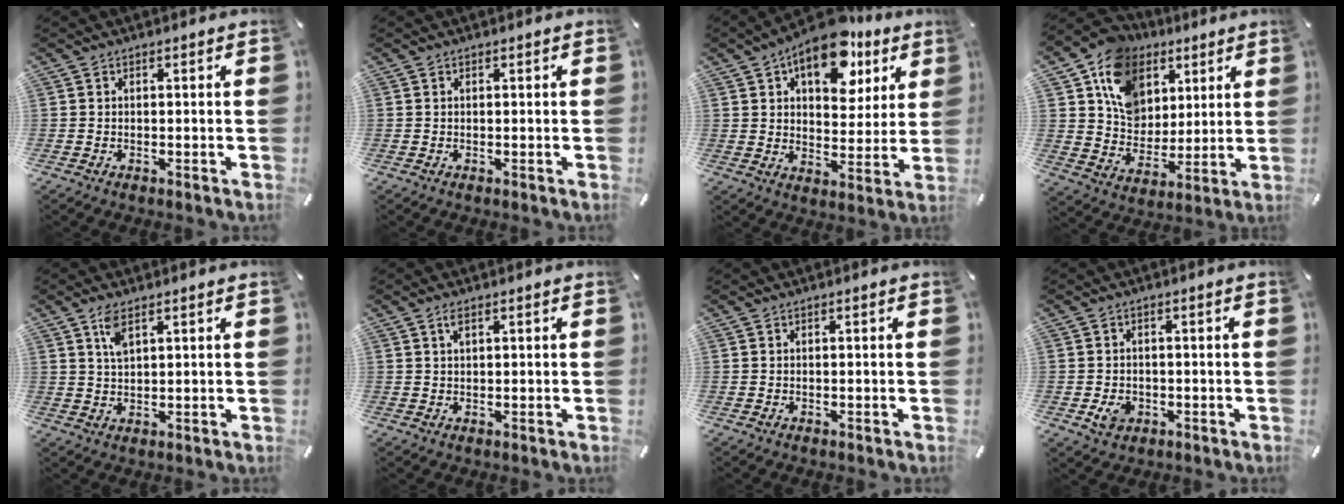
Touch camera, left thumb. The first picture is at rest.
{"total": 0.0}
{"total": 14.8, "force": [8.8, 8.5, 8.3], "torque": [-0.111, -0.046, 0.151]}
{"total": 13.9, "force": [6.3, 11.4, 4.8], "torque": [-0.089, -0.036, 0.122]}
{"total": 4.2, "force": [2.3, 1.7, 3.1], "torque": [-0.069, 0.002, 0.041]}
{"total": 1.7, "force": [0.9, 0.7, 1.2], "torque": [-0.027, 0.001, 0.016]}
{"total": 0.0}
{"total": 4.2, "force": [-1.1, 3.4, 2.1], "torque": [-0.023, -0.002, -0.021]}